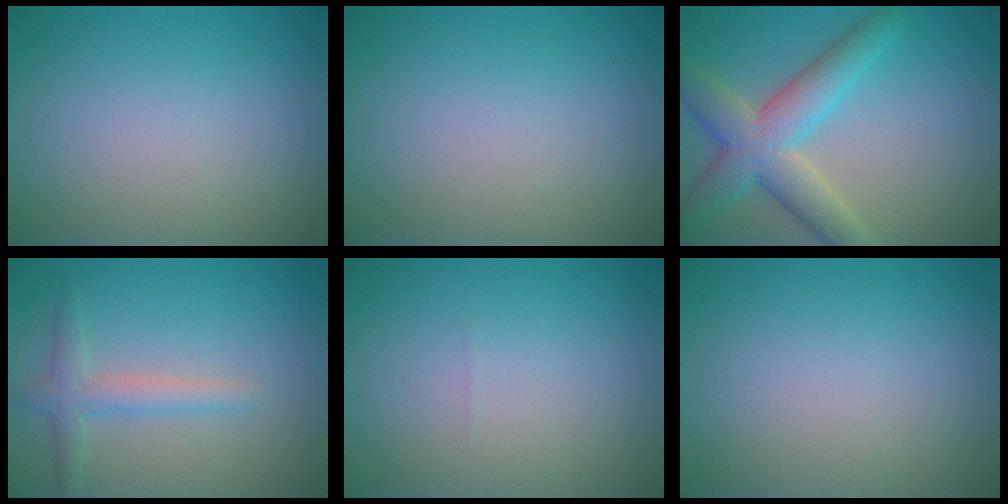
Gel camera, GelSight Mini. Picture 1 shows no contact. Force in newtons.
{"total": 0.0}
{"total": 6.6, "press": 6.5, "slide": 0.3}
{"total": 2.4, "press": 2.4, "slide": 0.1}
{"total": 0.0}
{"total": 0.0}